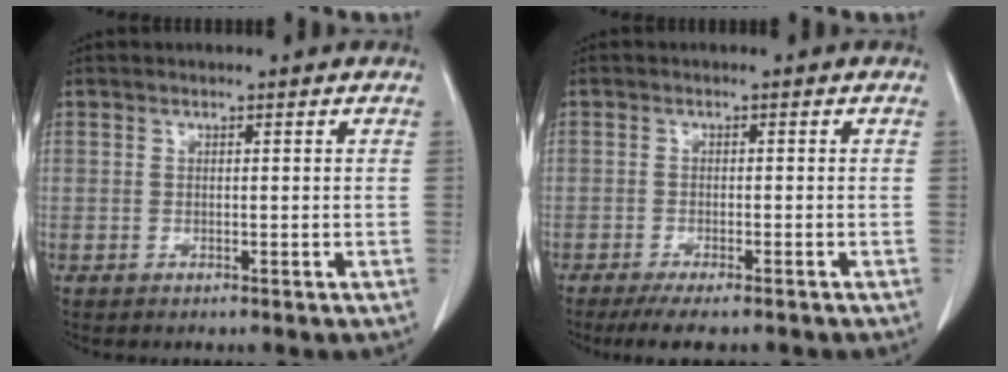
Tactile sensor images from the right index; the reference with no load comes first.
{"total": 6.6, "force": [-5.4, 0.9, 3.7], "torque": [-0.049, -0.012, -0.081]}